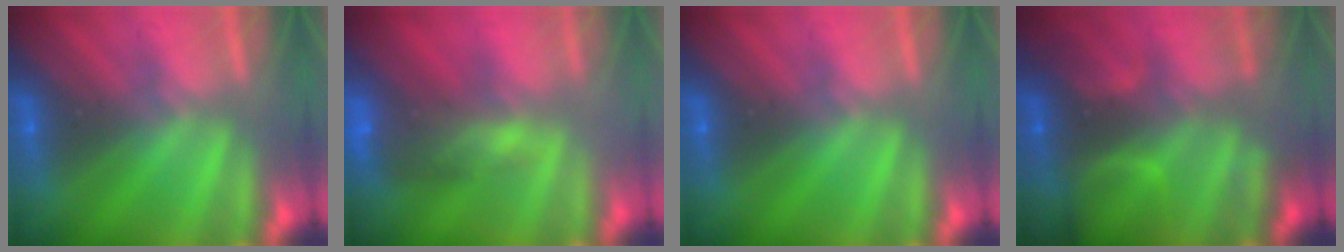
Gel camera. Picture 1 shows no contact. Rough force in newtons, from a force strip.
{"total": 8.7}
{"total": 0.0}
{"total": 6.8}